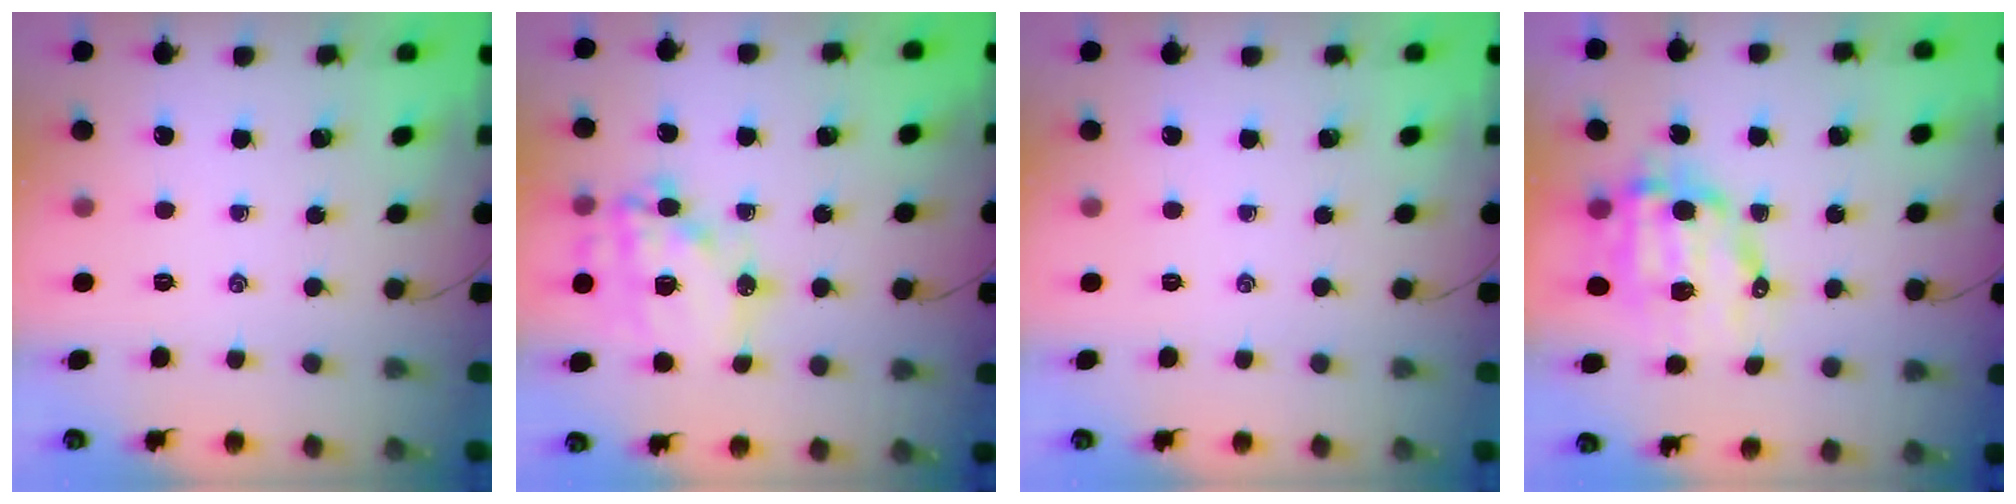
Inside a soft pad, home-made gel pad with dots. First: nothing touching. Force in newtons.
{"total": 17.5, "press": 17.1, "slide": 3.7}
{"total": 0.0}
{"total": 11.3, "press": 11.1, "slide": 2.4}